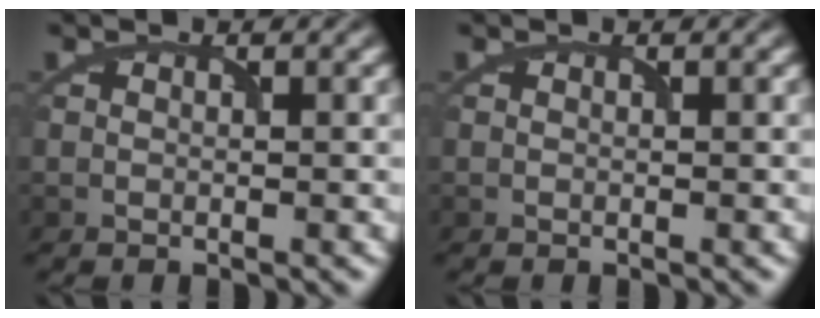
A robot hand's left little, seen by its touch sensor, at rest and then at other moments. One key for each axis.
{"total": 0.0}